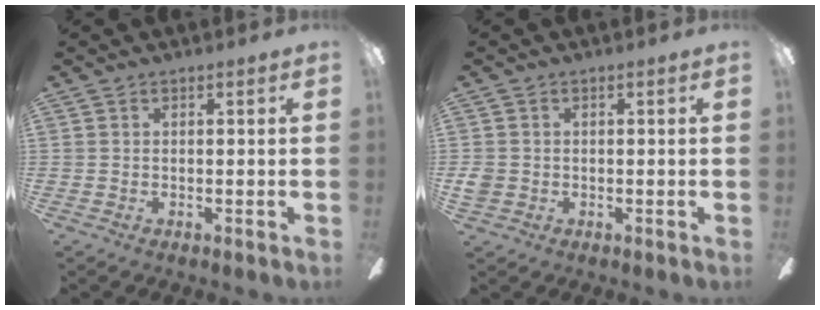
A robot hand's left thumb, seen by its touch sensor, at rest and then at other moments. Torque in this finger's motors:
{"motor_torque": [-0.10, 0.10, 0.15, -0.20, 0.00]}